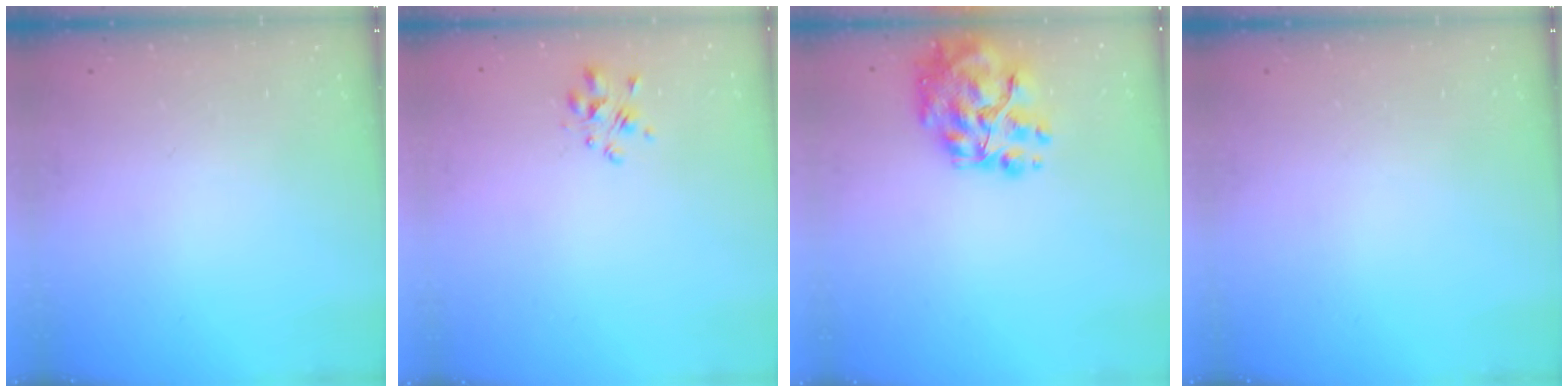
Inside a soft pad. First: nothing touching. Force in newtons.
{"total": 2.4, "press": 2.3, "slide": 0.7}
{"total": 13.9, "press": 13.3, "slide": 4.4}
{"total": 0.0}